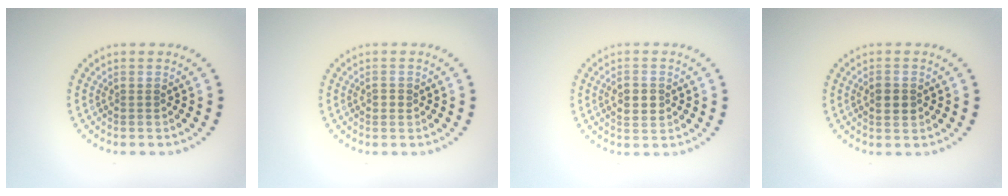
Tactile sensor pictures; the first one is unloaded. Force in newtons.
{"total": 0.8, "press": 0.8, "slide": 0.1}
{"total": 2.6, "press": 2.6, "slide": 0.1}
{"total": 2.2, "press": 2.2, "slide": 0.2}